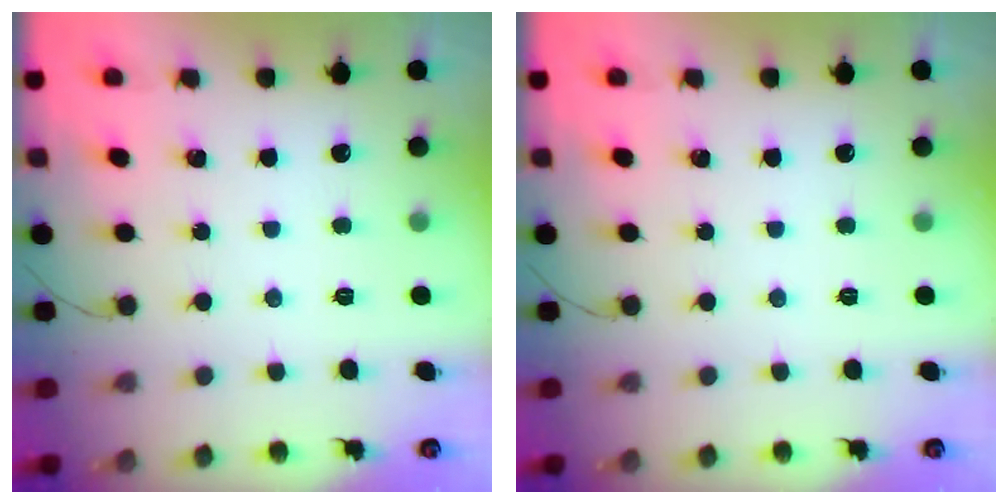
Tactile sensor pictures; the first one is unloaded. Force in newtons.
{"total": 0.0}